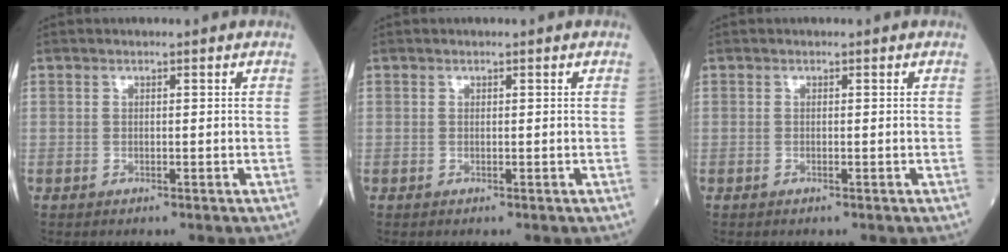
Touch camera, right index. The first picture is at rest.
{"total": 0.0}
{"total": 0.0}